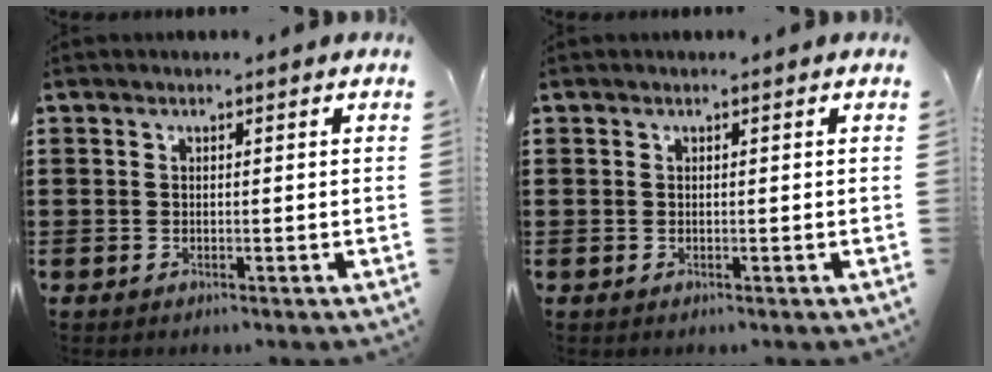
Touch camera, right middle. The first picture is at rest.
{"total": 0.0}